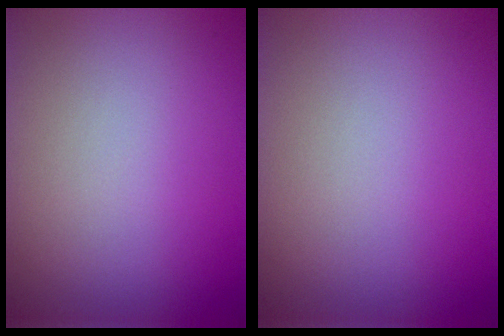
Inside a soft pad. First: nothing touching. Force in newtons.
{"total": 0.0}